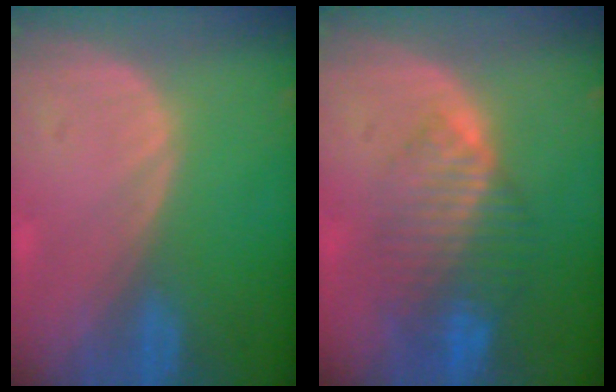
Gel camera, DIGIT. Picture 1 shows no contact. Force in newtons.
{"total": 8.4, "press": 7.2, "slide": 4.3}